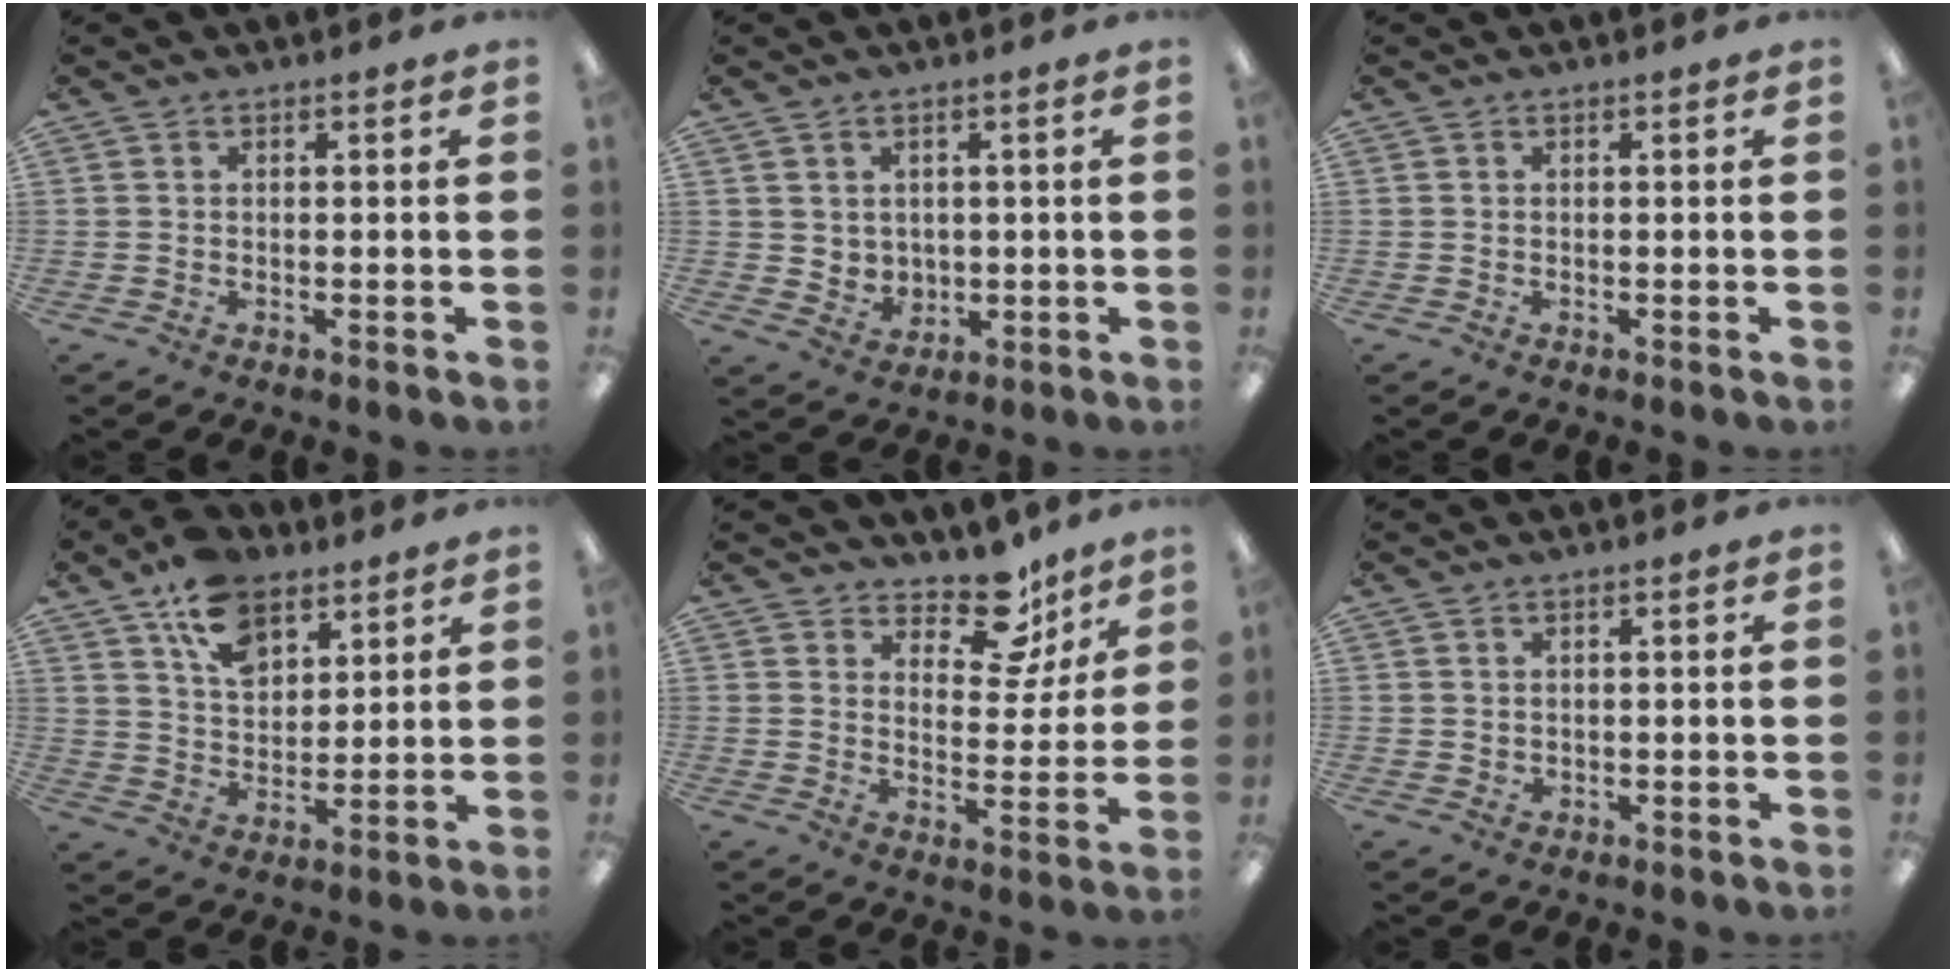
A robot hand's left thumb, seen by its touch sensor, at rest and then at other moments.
{"total": 4.0, "force": [2.4, 3.2, 0.3], "torque": [-0.002, -0.014, 0.045]}
{"total": 0.0}
{"total": 12.8, "force": [8.0, 7.6, 6.3], "torque": [-0.108, -0.030, 0.149]}
{"total": 12.0, "force": [8.9, 6.1, 5.3], "torque": [-0.065, -0.058, 0.157]}
{"total": 1.2, "force": [0.9, 0.8, 0.3], "torque": [-0.007, 0.002, 0.016]}